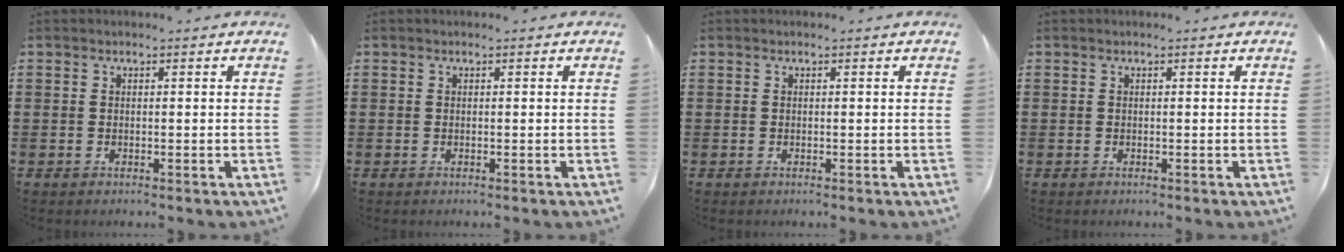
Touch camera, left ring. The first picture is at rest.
{"total": 0.0}
{"total": 0.0}
{"total": 0.0}